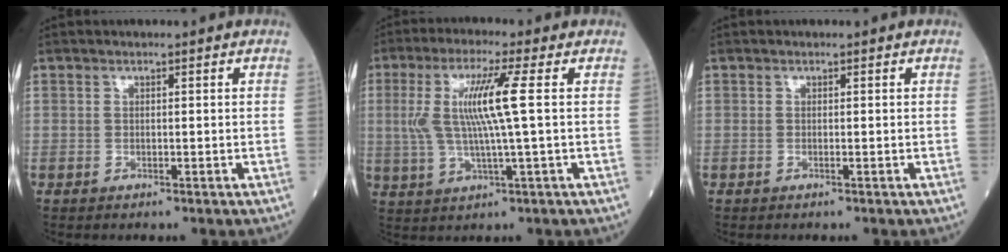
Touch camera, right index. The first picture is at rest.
{"total": 9.3, "force": [1.4, -0.4, 9.2], "torque": [-0.196, 0.005, 0.027]}
{"total": 0.0}